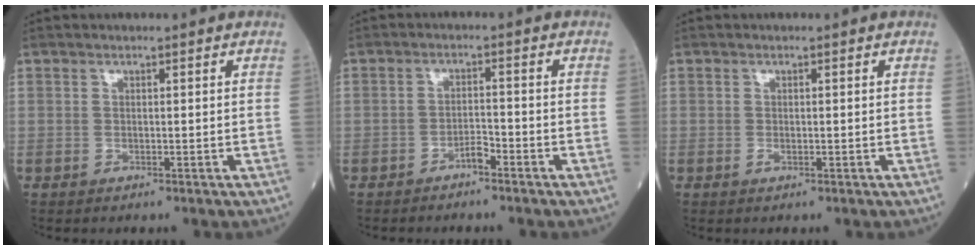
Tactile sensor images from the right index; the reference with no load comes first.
{"total": 2.1, "force": [-1.8, 0.5, 1.1], "torque": [-0.015, 0.003, -0.033]}
{"total": 0.6, "force": [-0.2, 0.3, 0.5], "torque": [-0.012, -0.001, -0.004]}